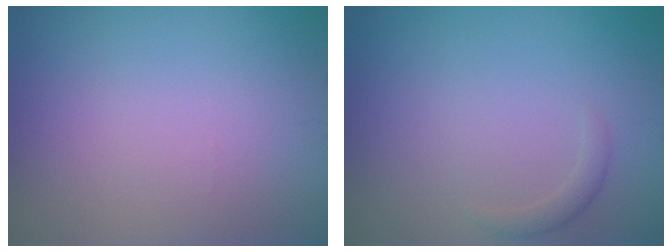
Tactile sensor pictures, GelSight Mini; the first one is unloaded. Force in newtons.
{"total": 1.0, "press": 1.0, "slide": 0.0}